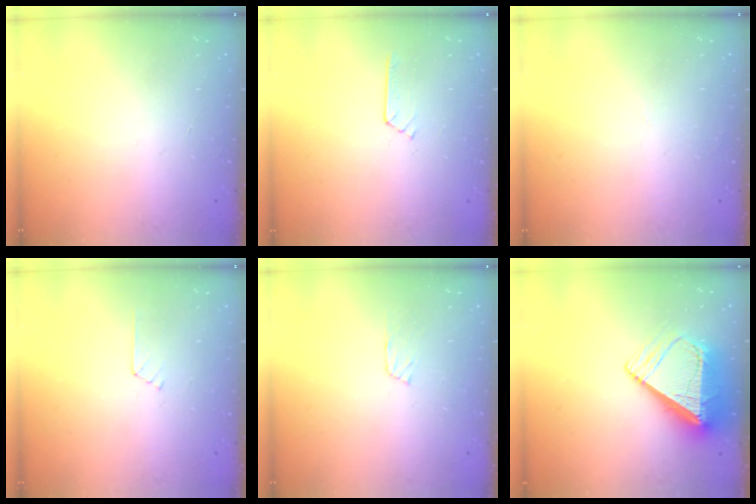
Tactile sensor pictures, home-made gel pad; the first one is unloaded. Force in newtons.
{"total": 2.5, "press": 2.5, "slide": 0.3}
{"total": 2.7, "press": 2.6, "slide": 0.3}
{"total": 3.6, "press": 3.6, "slide": 0.4}
{"total": 6.5, "press": 6.4, "slide": 0.7}
{"total": 11.9, "press": 11.8, "slide": 1.6}